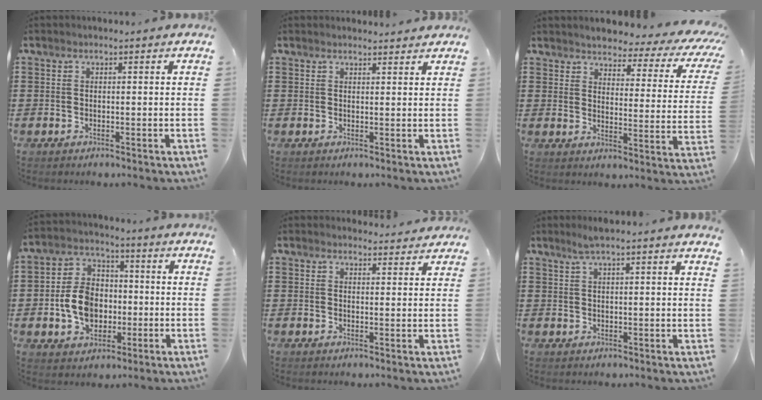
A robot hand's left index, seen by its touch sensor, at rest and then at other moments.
{"total": 1.5, "force": [1.5, 0.1, 0.2], "torque": [-0.007, -0.001, 0.030]}
{"total": 3.0, "force": [2.8, 0.7, 0.8], "torque": [-0.029, -0.026, 0.039]}
{"total": 8.6, "force": [-1.4, 6.7, 5.1], "torque": [-0.120, 0.012, -0.030]}
{"total": 2.5, "force": [2.4, 0.4, 0.2], "torque": [-0.002, -0.010, 0.045]}
{"total": 3.3, "force": [2.8, -0.5, 1.7], "torque": [-0.041, 0.002, 0.051]}